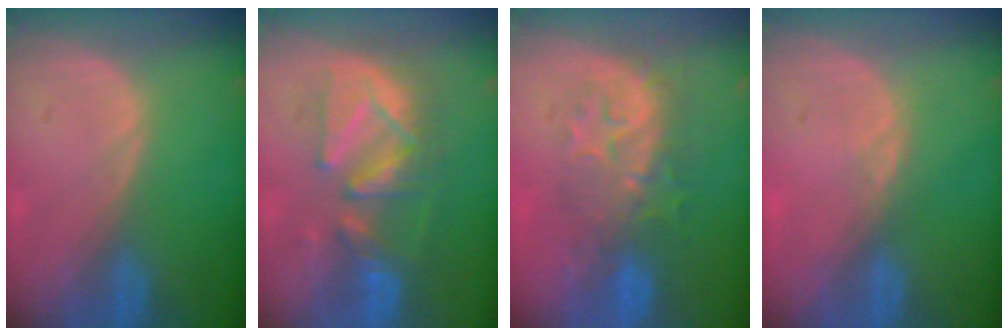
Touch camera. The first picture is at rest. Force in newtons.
{"total": 9.0, "press": 9.0, "slide": 0.4}
{"total": 8.3, "press": 8.2, "slide": 1.8}
{"total": 1.1, "press": 1.0, "slide": 0.5}